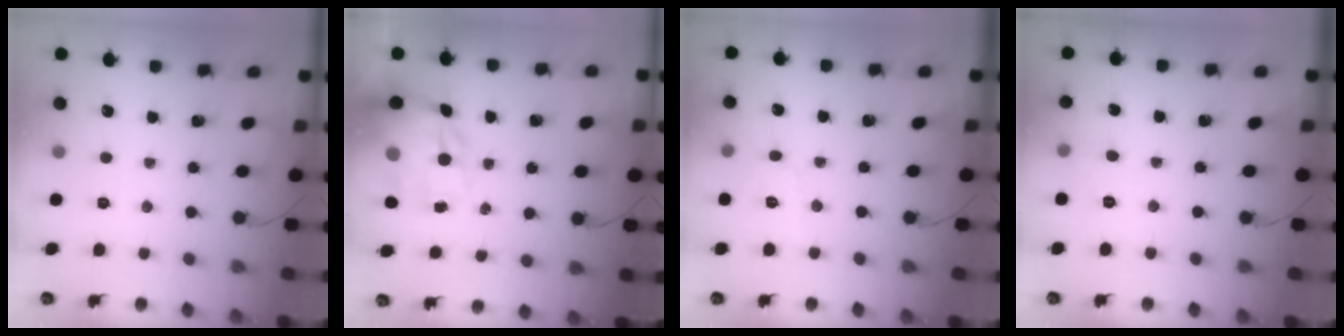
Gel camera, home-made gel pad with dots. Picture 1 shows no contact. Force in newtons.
{"total": 15.9, "press": 15.3, "slide": 4.3}
{"total": 4.7, "press": 4.4, "slide": 1.5}
{"total": 4.4, "press": 4.2, "slide": 1.4}